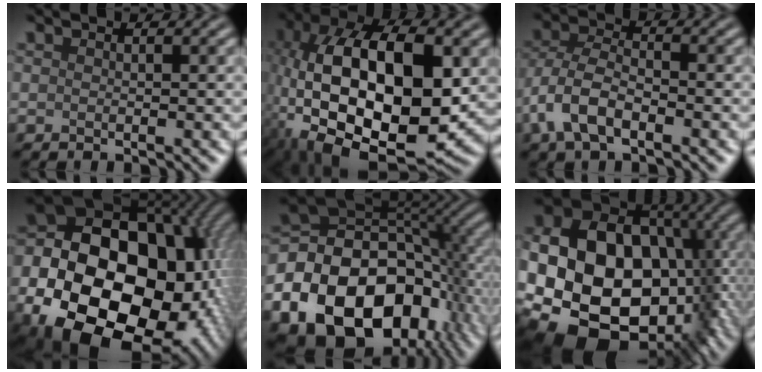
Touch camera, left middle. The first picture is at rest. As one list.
[{"total": 17.3, "force": [-2.1, 9.2, 14.5], "torque": [-0.259, 0.002, -0.036]}, {"total": 5.3, "force": [-2.3, 2.8, 3.9], "torque": [-0.084, 0.003, -0.056]}, {"total": 25.2, "force": [-4.8, 19.5, 15.3], "torque": [-0.283, -0.025, -0.119]}, {"total": 20.3, "force": [-7.2, 14.4, 12.4], "torque": [-0.229, -0.024, -0.109]}, {"total": 20.7, "force": [-3.6, 15.9, 12.8], "torque": [-0.238, -0.027, -0.064]}]